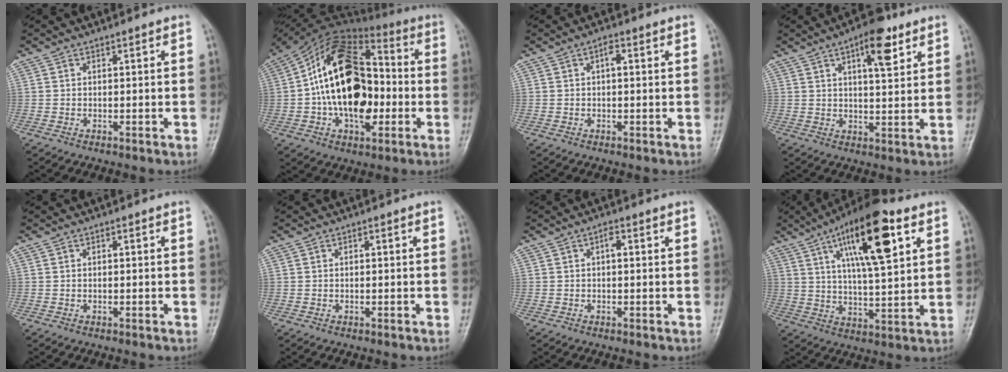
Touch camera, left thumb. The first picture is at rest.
{"total": 22.8, "force": [-1.7, 14.0, 17.9], "torque": [-0.282, 0.033, -0.031]}
{"total": 1.7, "force": [0.4, 0.7, 1.5], "torque": [-0.024, 0.003, 0.002]}
{"total": 8.6, "force": [4.4, 3.2, 6.7], "torque": [-0.081, -0.019, 0.062]}
{"total": 0.0}
{"total": 0.0}
{"total": 1.5, "force": [0.4, 0.6, 1.3], "torque": [-0.020, 0.003, 0.002]}
{"total": 18.3, "force": [8.1, 5.5, 15.5], "torque": [-0.234, -0.019, 0.131]}